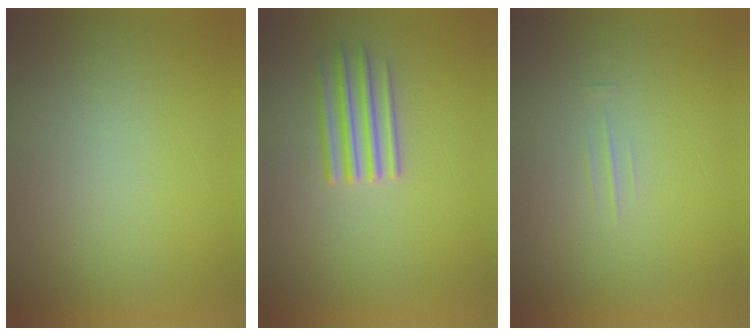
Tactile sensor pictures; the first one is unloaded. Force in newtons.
{"total": 2.7}
{"total": 1.3}